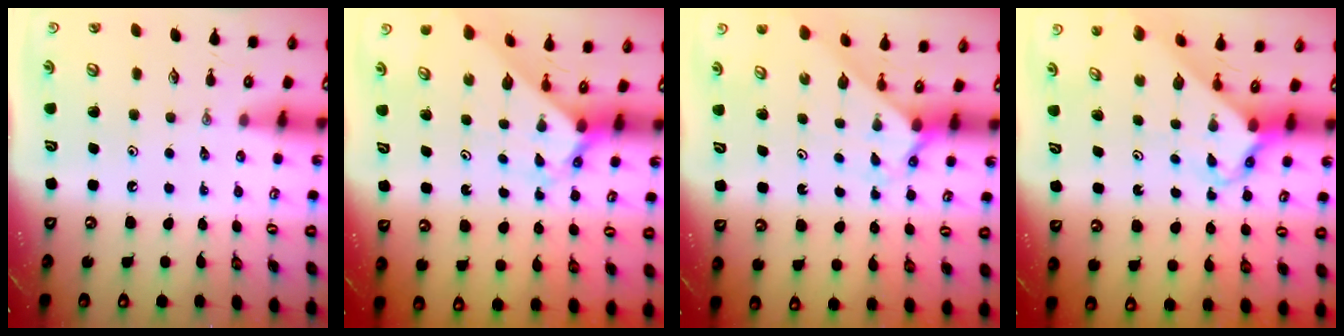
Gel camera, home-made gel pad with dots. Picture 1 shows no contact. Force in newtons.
{"total": 2.3, "press": 2.3, "slide": 0.2}
{"total": 2.2, "press": 2.2, "slide": 0.3}
{"total": 2.7, "press": 2.7, "slide": 0.2}